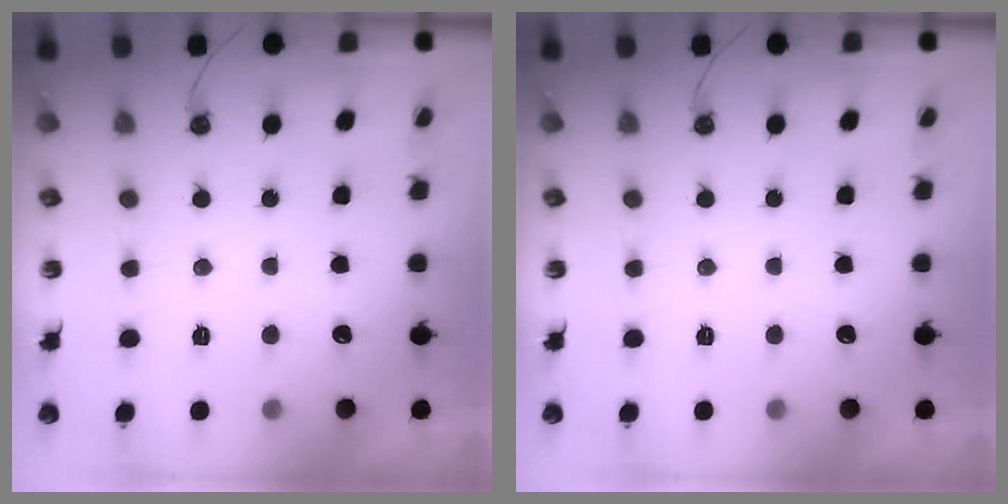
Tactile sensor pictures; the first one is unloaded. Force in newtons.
{"total": 0.0}